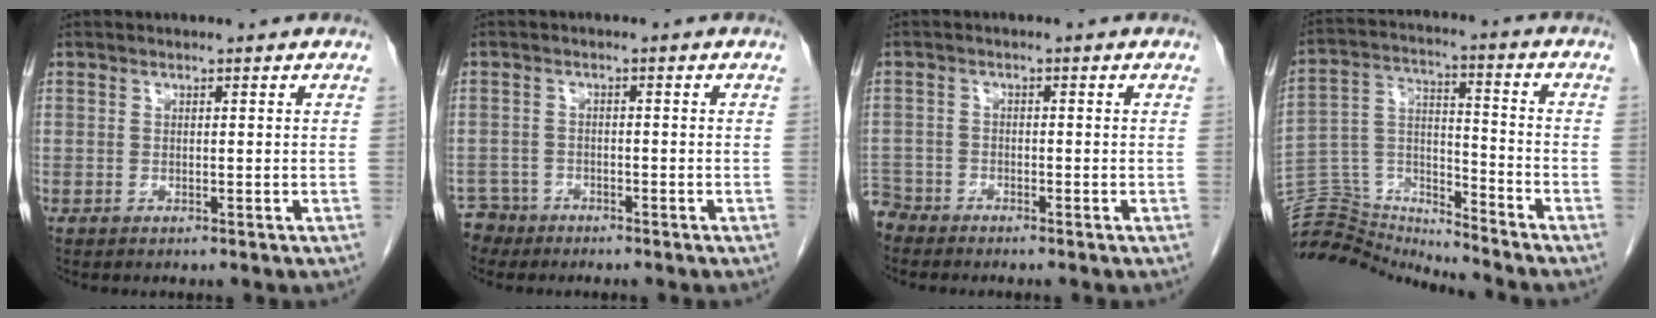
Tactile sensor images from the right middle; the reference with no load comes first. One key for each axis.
{"total": 3.3, "fx": -2.8, "fy": 1.6, "fz": -0.9, "tx": 0.014, "ty": 0.002, "tz": -0.055}
{"total": 3.4, "fx": -3.3, "fy": 0.9, "fz": -0.5, "tx": 0.008, "ty": -0.006, "tz": -0.067}
{"total": 11.7, "fx": -11.7, "fy": 0.5, "fz": -0.7, "tx": 0.007, "ty": 0.066, "tz": -0.217}